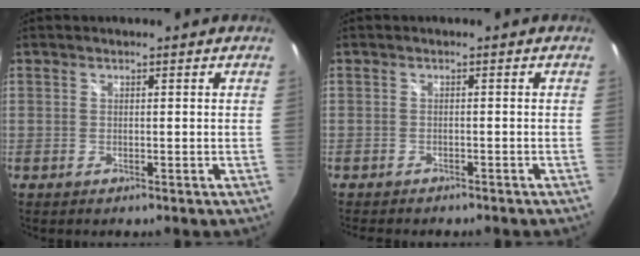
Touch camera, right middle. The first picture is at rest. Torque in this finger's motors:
{"motor_torque": [1.07, -1.07, 0.21, 0.08]}